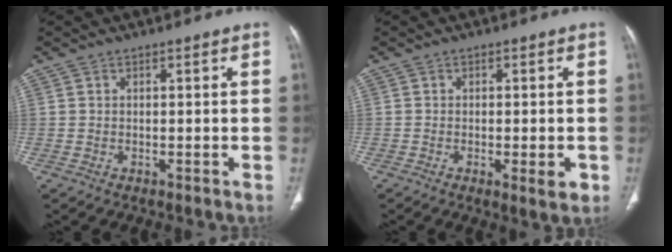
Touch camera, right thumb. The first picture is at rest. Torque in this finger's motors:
{"motor_torque": [-0.34, 0.11, -0.15, 0.10, 0.01]}